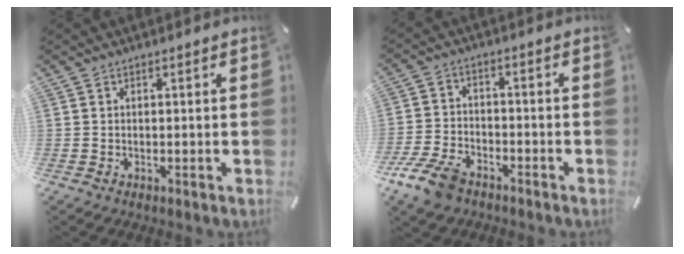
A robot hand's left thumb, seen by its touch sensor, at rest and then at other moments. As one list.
[{"total": 8.9, "force": [-6.1, 4.8, 4.4], "torque": [-0.101, 0.024, -0.117]}]